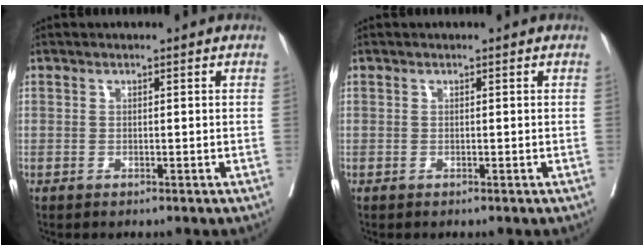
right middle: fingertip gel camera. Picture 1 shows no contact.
{"total": 0.0}